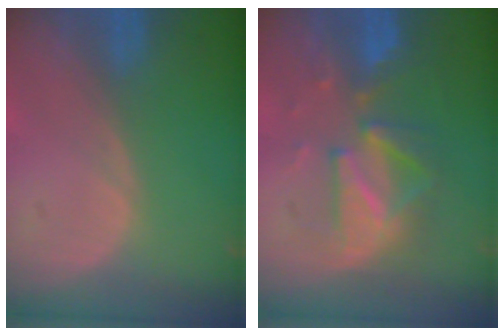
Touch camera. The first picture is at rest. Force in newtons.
{"total": 8.2, "press": 8.2, "slide": 0.4}